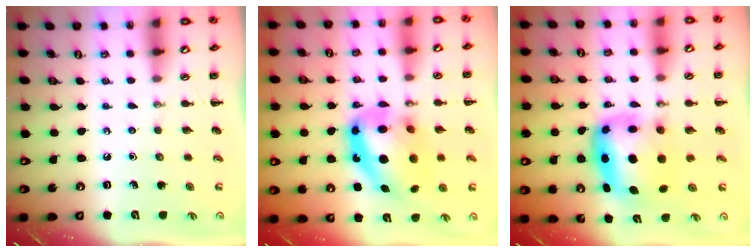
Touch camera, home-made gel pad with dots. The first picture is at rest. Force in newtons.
{"total": 18.5, "press": 17.9, "slide": 4.9}
{"total": 7.8, "press": 7.5, "slide": 2.0}